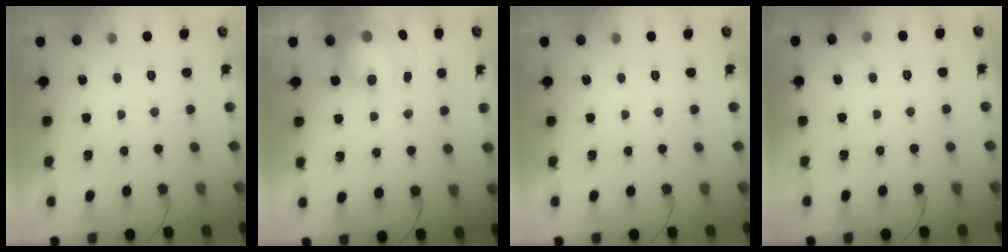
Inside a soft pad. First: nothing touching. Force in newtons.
{"total": 8.2, "press": 7.9, "slide": 2.0}
{"total": 0.0}
{"total": 4.5, "press": 4.3, "slide": 1.2}